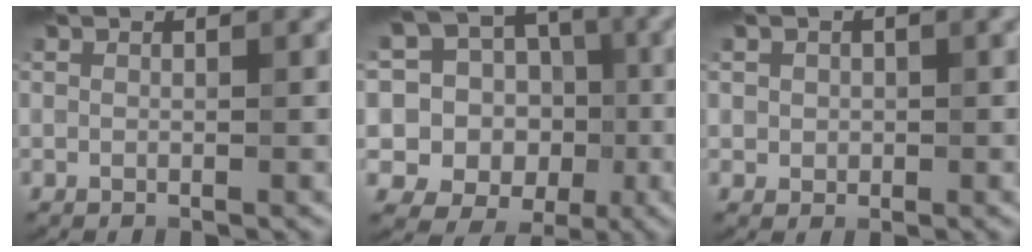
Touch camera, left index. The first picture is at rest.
{"total": 14.8, "force": [-0.7, 14.0, 4.7], "torque": [-0.126, 0.028, -0.023]}
{"total": 1.2, "force": [0.2, 1.1, 0.4], "torque": [-0.006, -0.004, 0.004]}